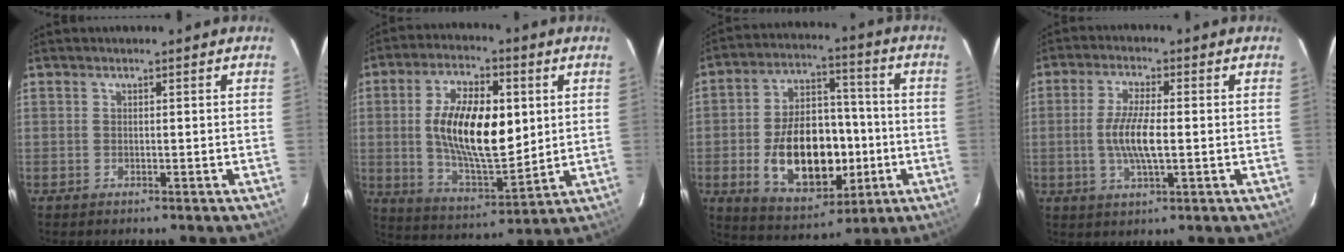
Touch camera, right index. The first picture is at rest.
{"total": 17.5, "force": [2.2, 7.9, 15.5], "torque": [-0.280, 0.001, 0.048]}
{"total": 18.5, "force": [-4.0, 11.0, 14.4], "torque": [-0.271, 0.020, -0.042]}
{"total": 7.6, "force": [-0.7, 1.8, 7.3], "torque": [-0.145, -0.002, -0.014]}